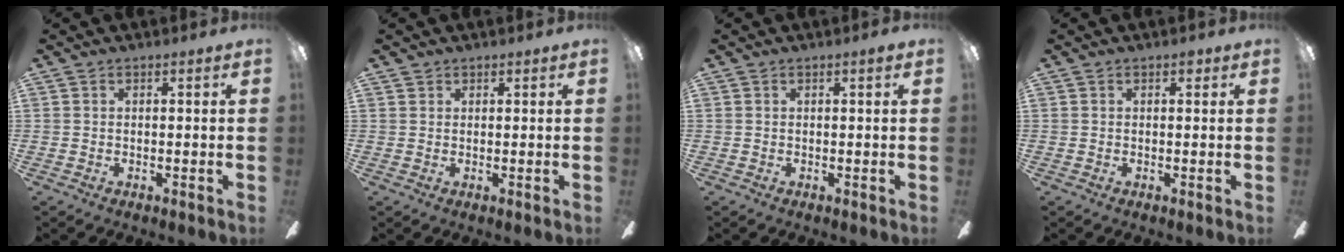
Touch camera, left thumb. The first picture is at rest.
{"total": 1.1, "force": [0.8, 0.6, -0.1], "torque": [0.003, 0.000, 0.016]}
{"total": 0.8, "force": [0.3, 0.1, 0.7], "torque": [-0.014, 0.002, 0.005]}
{"total": 1.0, "force": [0.5, 0.6, 0.6], "torque": [-0.004, 0.000, 0.007]}